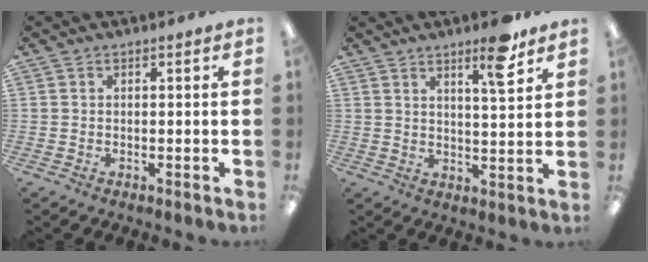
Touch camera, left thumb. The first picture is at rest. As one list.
[{"total": 8.8, "force": [6.0, 1.7, 6.3], "torque": [-0.081, -0.035, 0.091]}]